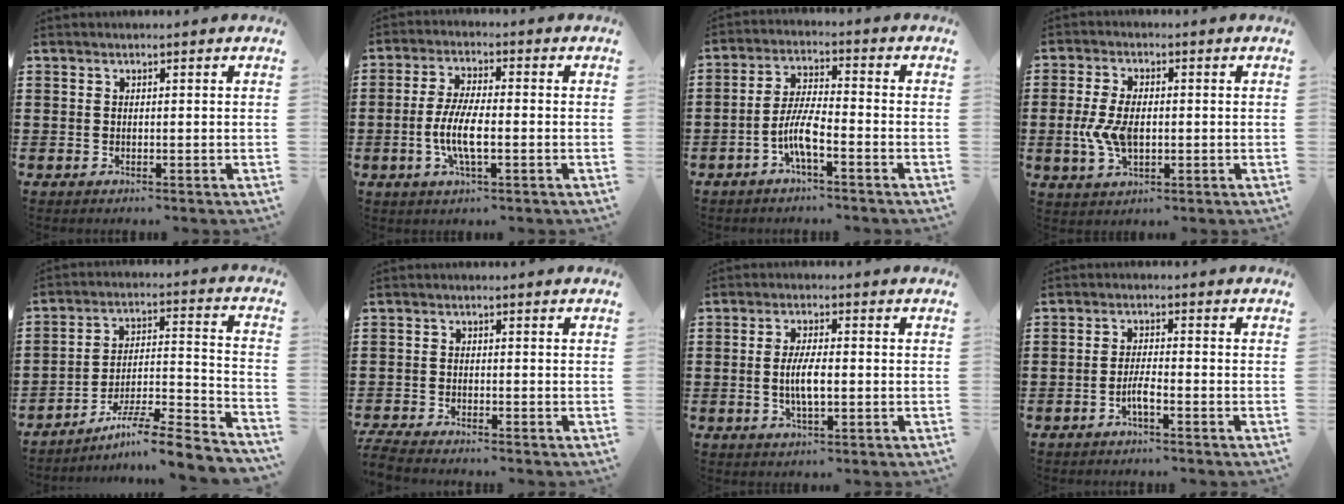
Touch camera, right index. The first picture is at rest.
{"total": 6.6, "force": [-1.8, 1.7, 6.2], "torque": [-0.140, -0.010, -0.041]}
{"total": 6.4, "force": [-3.0, 1.3, 5.5], "torque": [-0.134, -0.013, -0.064]}
{"total": 6.1, "force": [-0.5, 3.4, 5.0], "torque": [-0.122, -0.001, -0.016]}
{"total": 7.8, "force": [-6.3, 0.2, 4.6], "torque": [-0.069, -0.004, -0.125]}
{"total": 2.3, "force": [-2.3, 0.0, 0.2], "torque": [-0.012, -0.004, -0.051]}
{"total": 4.9, "force": [-0.5, 1.4, 4.6], "torque": [-0.095, -0.004, -0.015]}
{"total": 3.1, "force": [-1.6, 0.4, 2.6], "torque": [-0.061, -0.005, -0.033]}